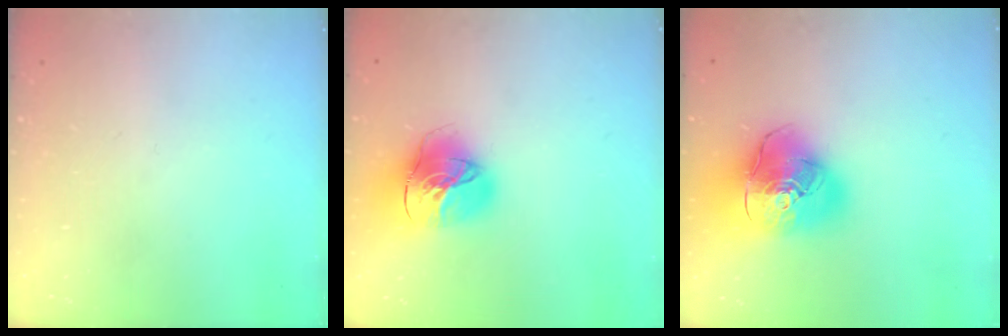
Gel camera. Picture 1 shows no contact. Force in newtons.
{"total": 20.1, "press": 20.0, "slide": 2.1}
{"total": 22.5, "press": 22.3, "slide": 3.4}